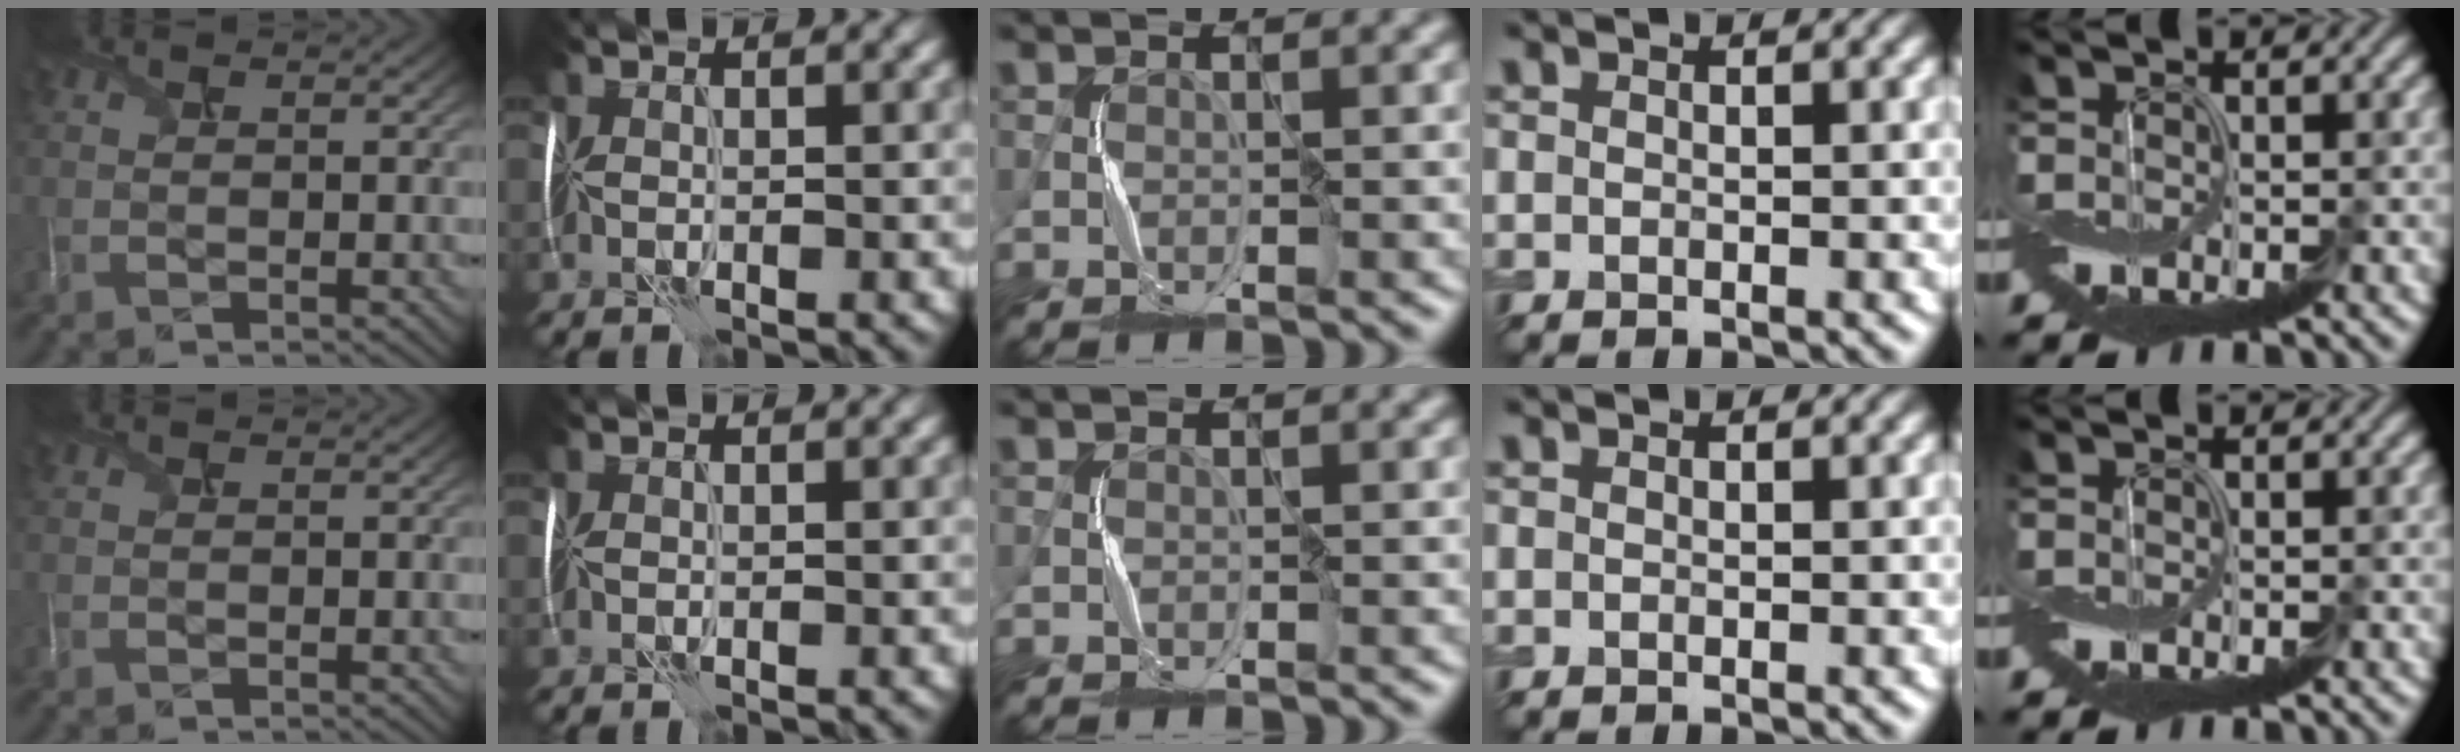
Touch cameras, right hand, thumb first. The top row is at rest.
{}